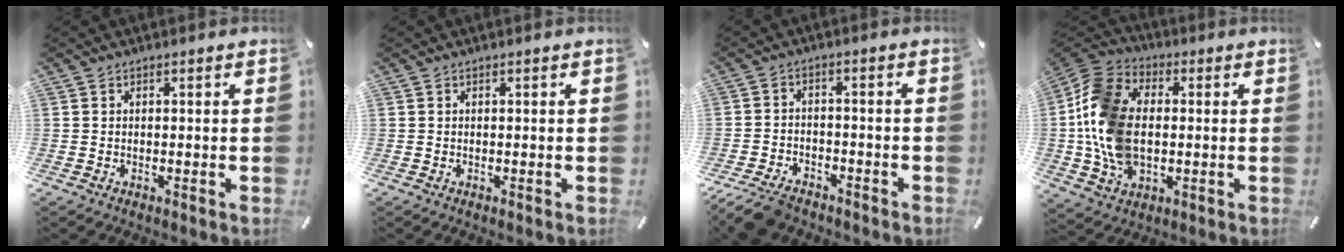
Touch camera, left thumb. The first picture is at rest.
{"total": 0.0}
{"total": 6.4, "force": [-5.4, 2.7, 2.1], "torque": [-0.041, 0.026, -0.102]}
{"total": 16.5, "force": [-1.2, 11.7, 11.6], "torque": [-0.270, 0.011, -0.022]}